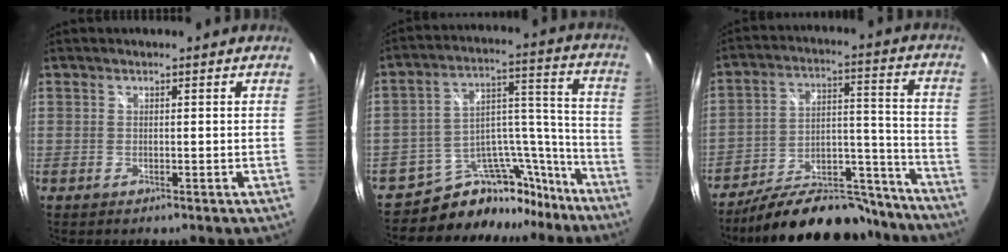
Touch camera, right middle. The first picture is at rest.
{"total": 15.3, "force": [-13.5, 7.0, 2.2], "torque": [-0.026, 0.083, -0.201]}
{"total": 22.0, "force": [-18.8, 7.4, 8.9], "torque": [-0.142, 0.034, -0.252]}